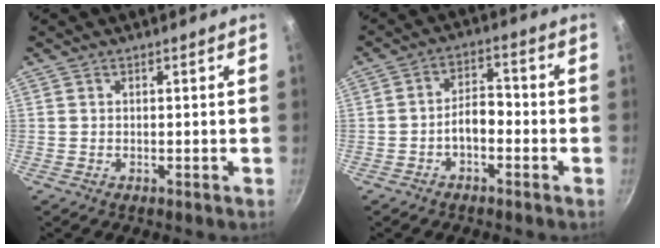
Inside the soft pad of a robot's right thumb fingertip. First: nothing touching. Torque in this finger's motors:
{"motor_torque": [1.04, 0.80, 0.86, -0.36, 0.06]}